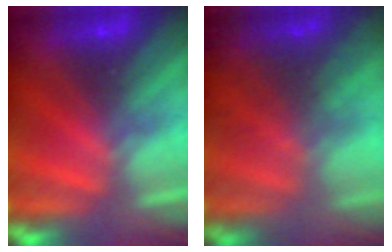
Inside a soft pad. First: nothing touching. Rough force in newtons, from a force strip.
{"total": 10.2}